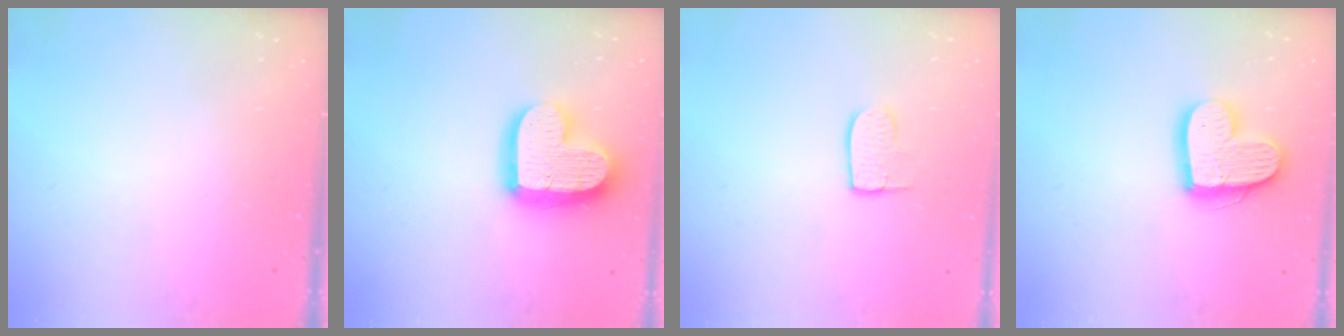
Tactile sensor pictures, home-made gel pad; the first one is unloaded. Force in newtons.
{"total": 17.7, "press": 17.6, "slide": 1.3}
{"total": 7.0, "press": 7.0, "slide": 0.3}
{"total": 13.9, "press": 13.9, "slide": 1.0}